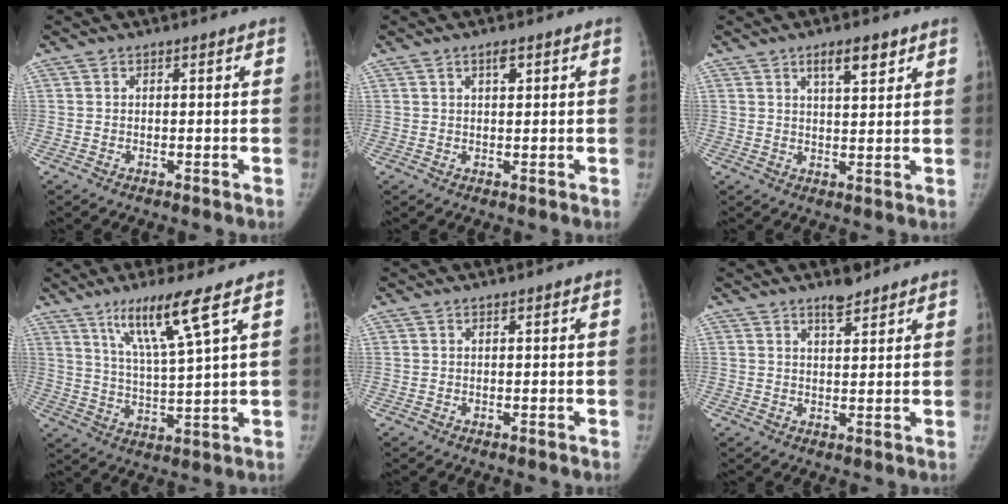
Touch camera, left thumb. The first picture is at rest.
{"total": 2.0, "force": [1.2, 0.6, 1.5], "torque": [-0.019, -0.005, 0.019]}
{"total": 5.6, "force": [3.4, 1.8, 4.1], "torque": [-0.052, -0.020, 0.054]}
{"total": 10.7, "force": [6.2, 0.0, 8.7], "torque": [-0.161, -0.035, 0.120]}
{"total": 0.0}
{"total": 3.5, "force": [2.9, 1.1, 1.7], "torque": [-0.019, -0.022, 0.047]}